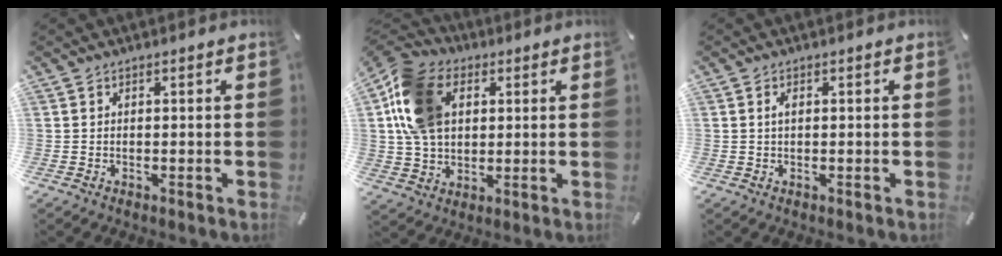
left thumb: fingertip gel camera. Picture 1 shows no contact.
{"total": 15.5, "force": [3.9, 11.5, 9.7], "torque": [-0.214, 0.015, 0.074]}
{"total": 1.3, "force": [0.3, 0.6, 1.1], "torque": [-0.022, 0.003, 0.004]}